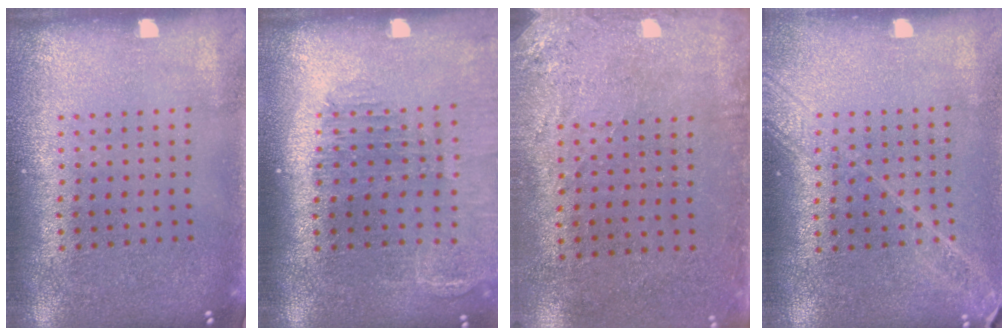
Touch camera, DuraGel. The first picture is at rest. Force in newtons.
{"total": 1.5, "press": 1.5, "slide": 0.0}
{"total": 2.8, "press": 2.3, "slide": 1.6}
{"total": 1.7, "press": 1.4, "slide": 0.9}